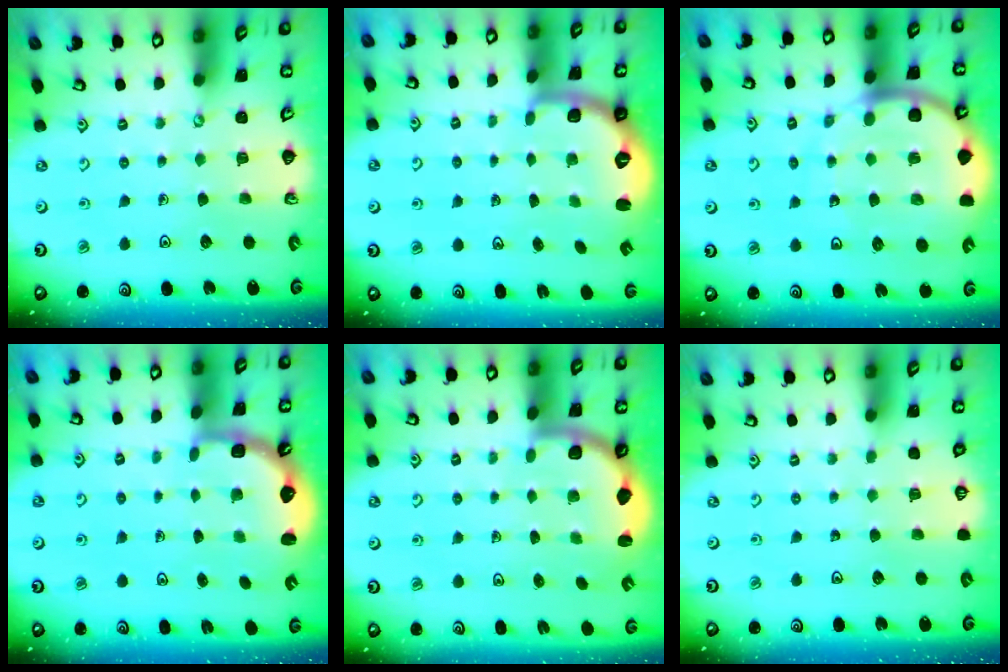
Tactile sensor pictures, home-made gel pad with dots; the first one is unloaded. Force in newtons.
{"total": 2.6, "press": 1.6, "slide": 2.1}
{"total": 11.3, "press": 11.2, "slide": 1.3}
{"total": 2.6, "press": 2.2, "slide": 1.4}
{"total": 2.6, "press": 2.5, "slide": 0.6}
{"total": 0.0}